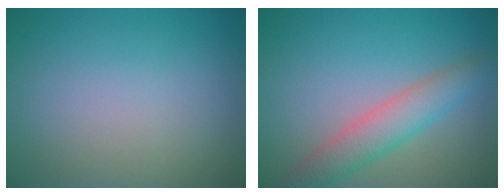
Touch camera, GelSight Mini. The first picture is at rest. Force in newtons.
{"total": 4.0, "press": 4.0, "slide": 0.2}